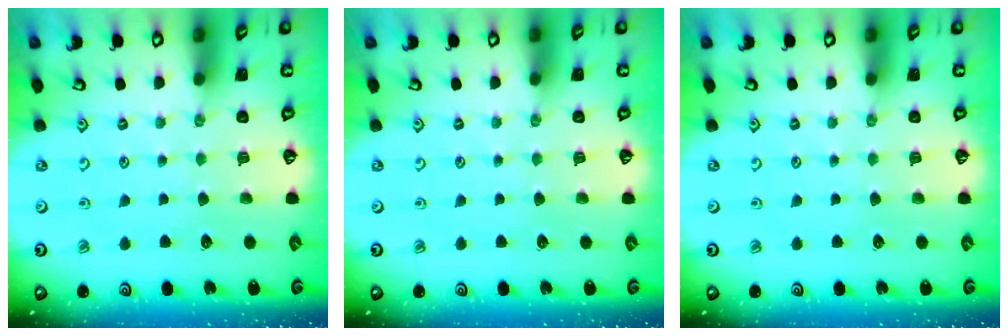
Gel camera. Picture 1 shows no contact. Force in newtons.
{"total": 0.0}
{"total": 0.0}